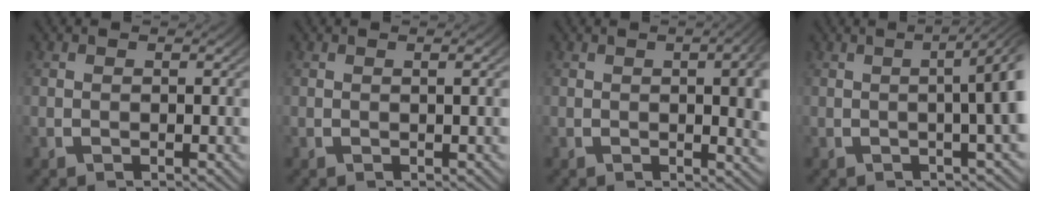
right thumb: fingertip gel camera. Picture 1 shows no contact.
{"total": 0.8, "force": [0.1, -0.1, 0.8], "torque": [-0.011, 0.004, 0.004]}
{"total": 5.0, "force": [0.4, 1.8, 4.6], "torque": [-0.045, -0.001, 0.007]}
{"total": 6.2, "force": [0.9, 1.9, 5.8], "torque": [-0.065, 0.017, 0.005]}